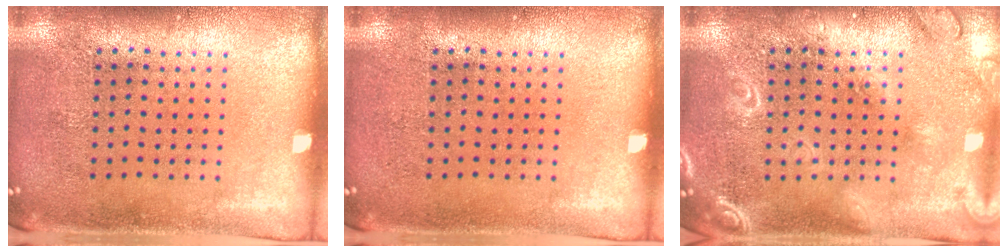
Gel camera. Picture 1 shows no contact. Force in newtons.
{"total": 0.0}
{"total": 1.9, "press": 1.9, "slide": 0.2}